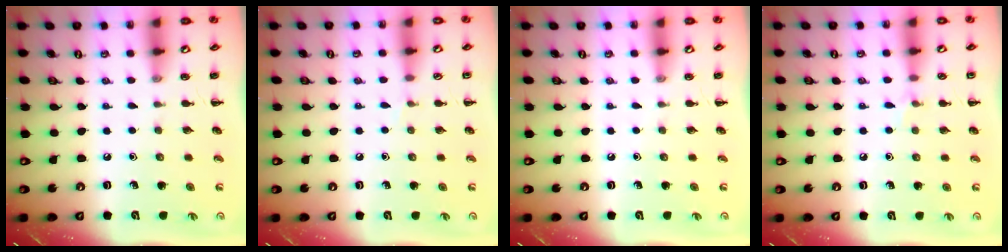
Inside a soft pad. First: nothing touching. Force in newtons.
{"total": 3.3, "press": 3.1, "slide": 1.2}
{"total": 0.0}
{"total": 4.4, "press": 4.1, "slide": 1.5}